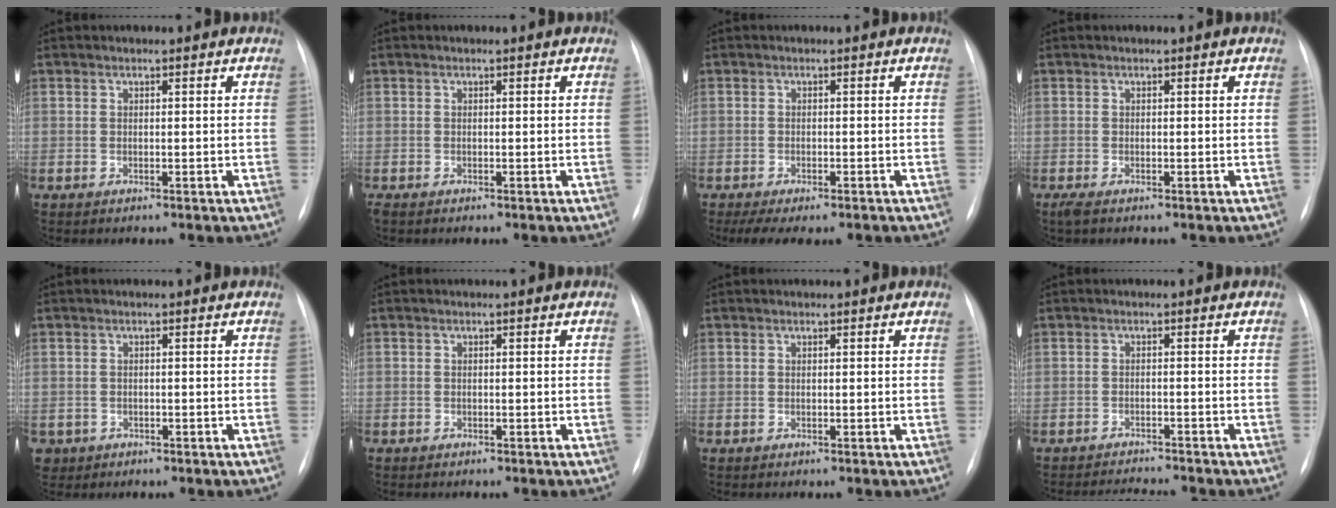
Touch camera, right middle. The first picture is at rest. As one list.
[{"total": 0.6, "force": [-0.4, 0.3, 0.3], "torque": [-0.007, -0.001, -0.006]}, {"total": 6.3, "force": [-4.6, 2.2, 3.6], "torque": [-0.051, -0.009, -0.067]}, {"total": 1.3, "force": [-0.8, 0.4, 0.9], "torque": [-0.019, -0.004, -0.014]}, {"total": 2.8, "force": [-1.3, 2.5, 0.3], "torque": [-0.002, 0.005, -0.018]}, {"total": 0.5, "force": [-0.3, 0.4, 0.0], "torque": [-0.005, 0.003, -0.006]}, {"total": 0.0}, {"total": 5.0, "force": [-4.9, -0.2, 1.0], "torque": [-0.015, -0.010, -0.075]}]